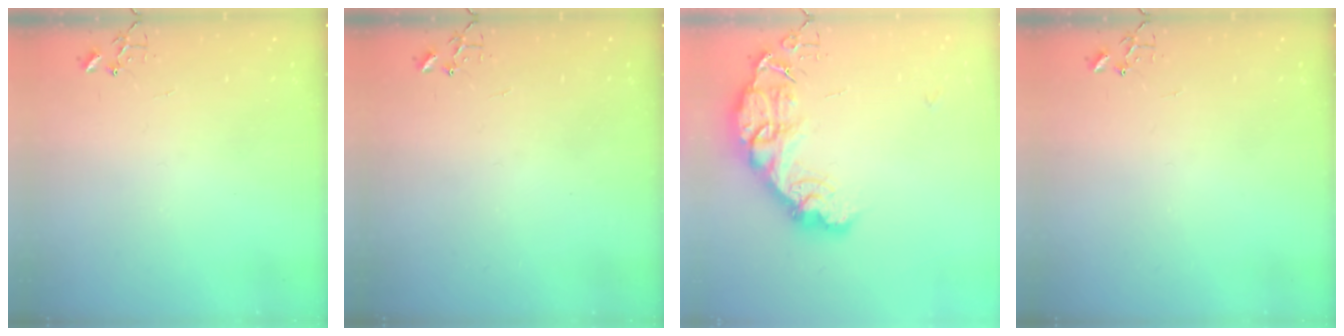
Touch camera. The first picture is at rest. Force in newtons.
{"total": 0.0}
{"total": 18.2, "press": 18.2, "slide": 1.3}
{"total": 0.0}